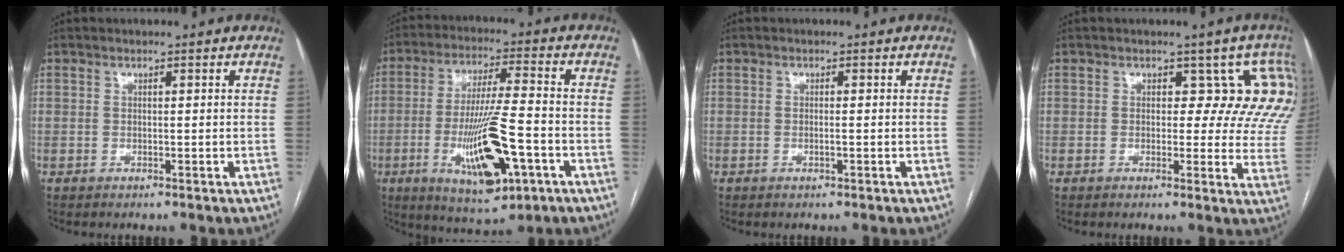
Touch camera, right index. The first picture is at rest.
{"total": 15.1, "force": [-5.0, 2.9, 14.0], "torque": [-0.260, -0.014, -0.076]}
{"total": 0.8, "force": [-0.2, 0.1, 0.7], "torque": [-0.016, -0.001, -0.003]}
{"total": 8.7, "force": [4.9, 5.0, 5.2], "torque": [-0.028, 0.003, 0.023]}